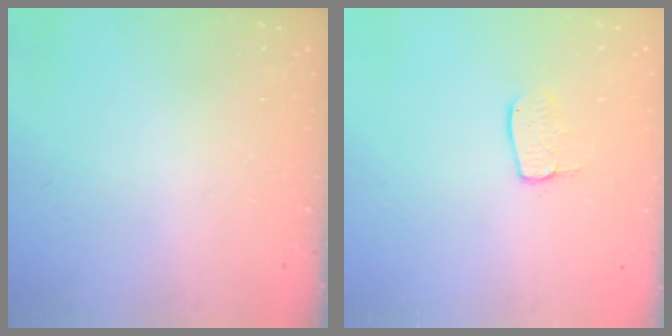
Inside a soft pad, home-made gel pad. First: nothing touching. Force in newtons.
{"total": 5.5, "press": 5.5, "slide": 0.3}